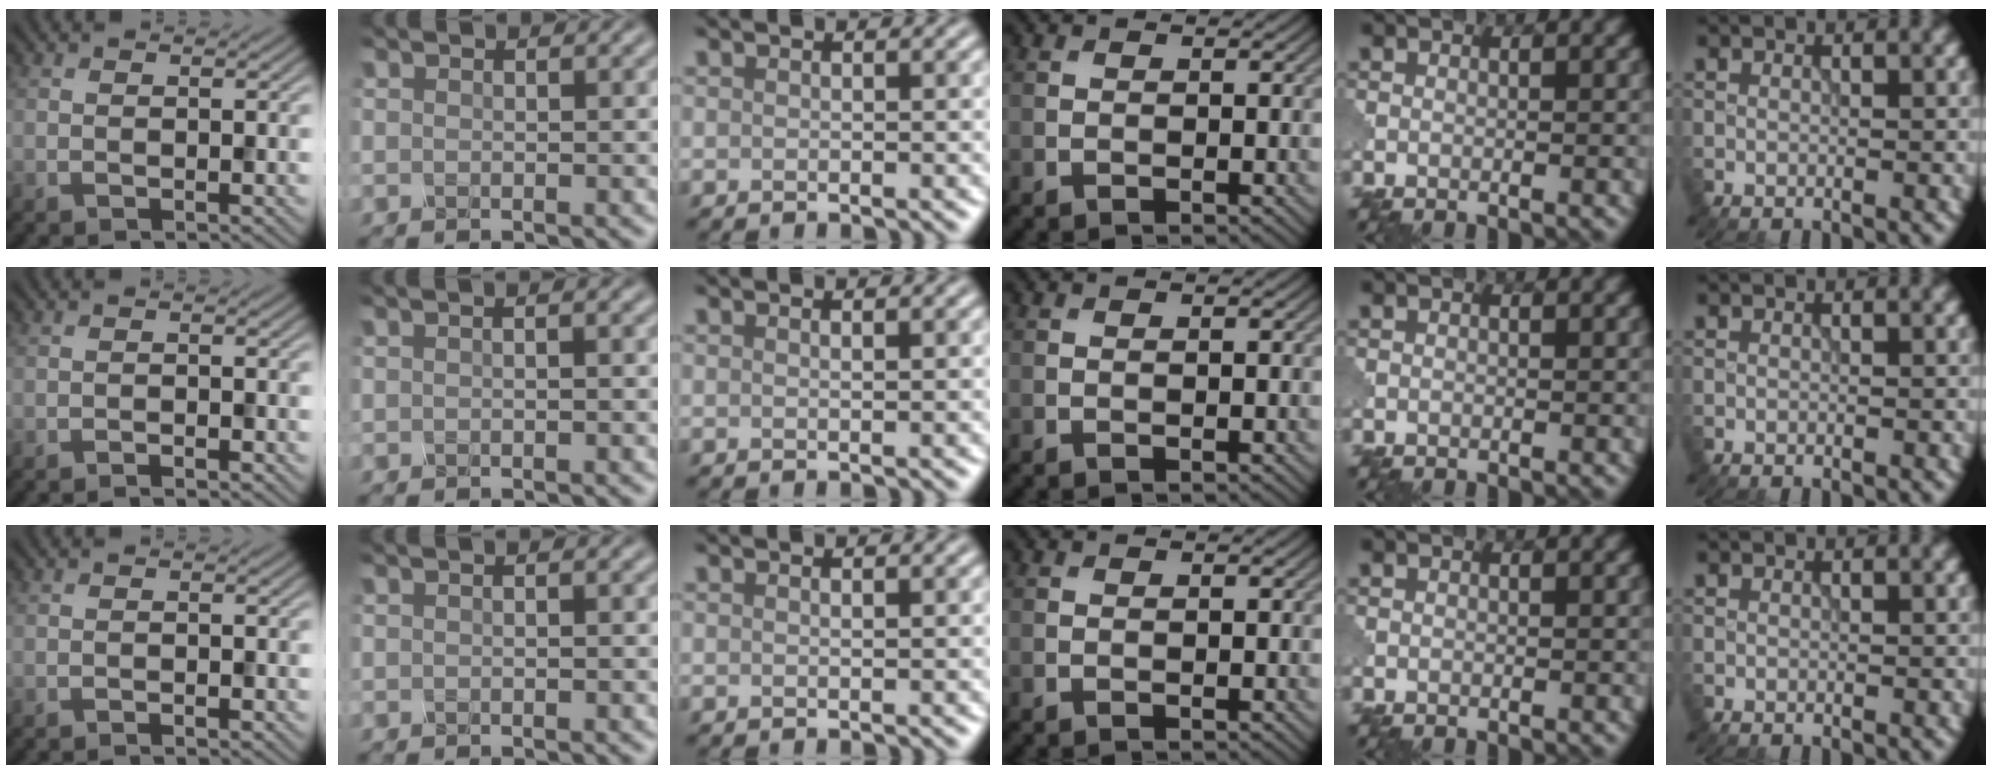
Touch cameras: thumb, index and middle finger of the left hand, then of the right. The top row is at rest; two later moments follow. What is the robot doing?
{"motion": "disassemble", "object": "glue stick"}